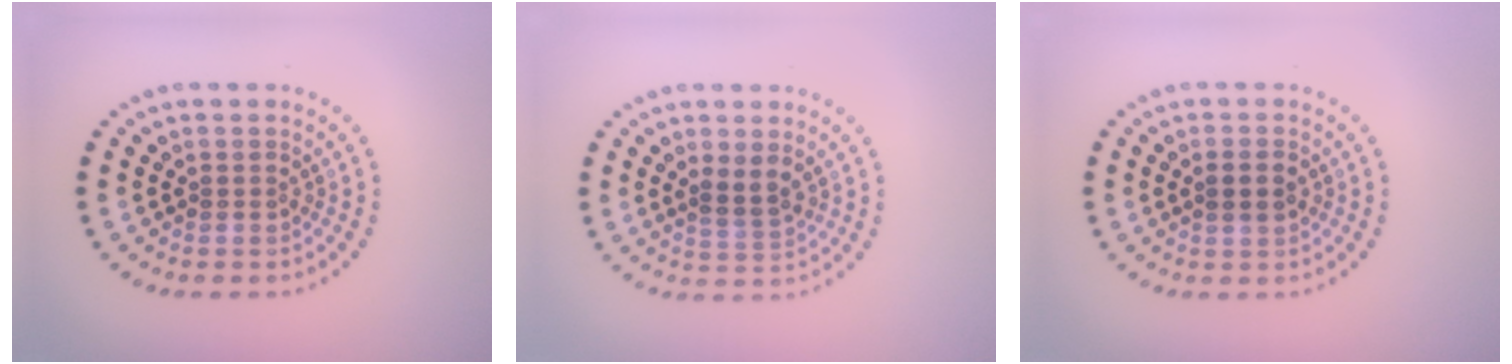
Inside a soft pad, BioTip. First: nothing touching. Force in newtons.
{"total": 1.9, "press": 1.8, "slide": 0.7}
{"total": 1.8, "press": 1.8, "slide": 0.3}